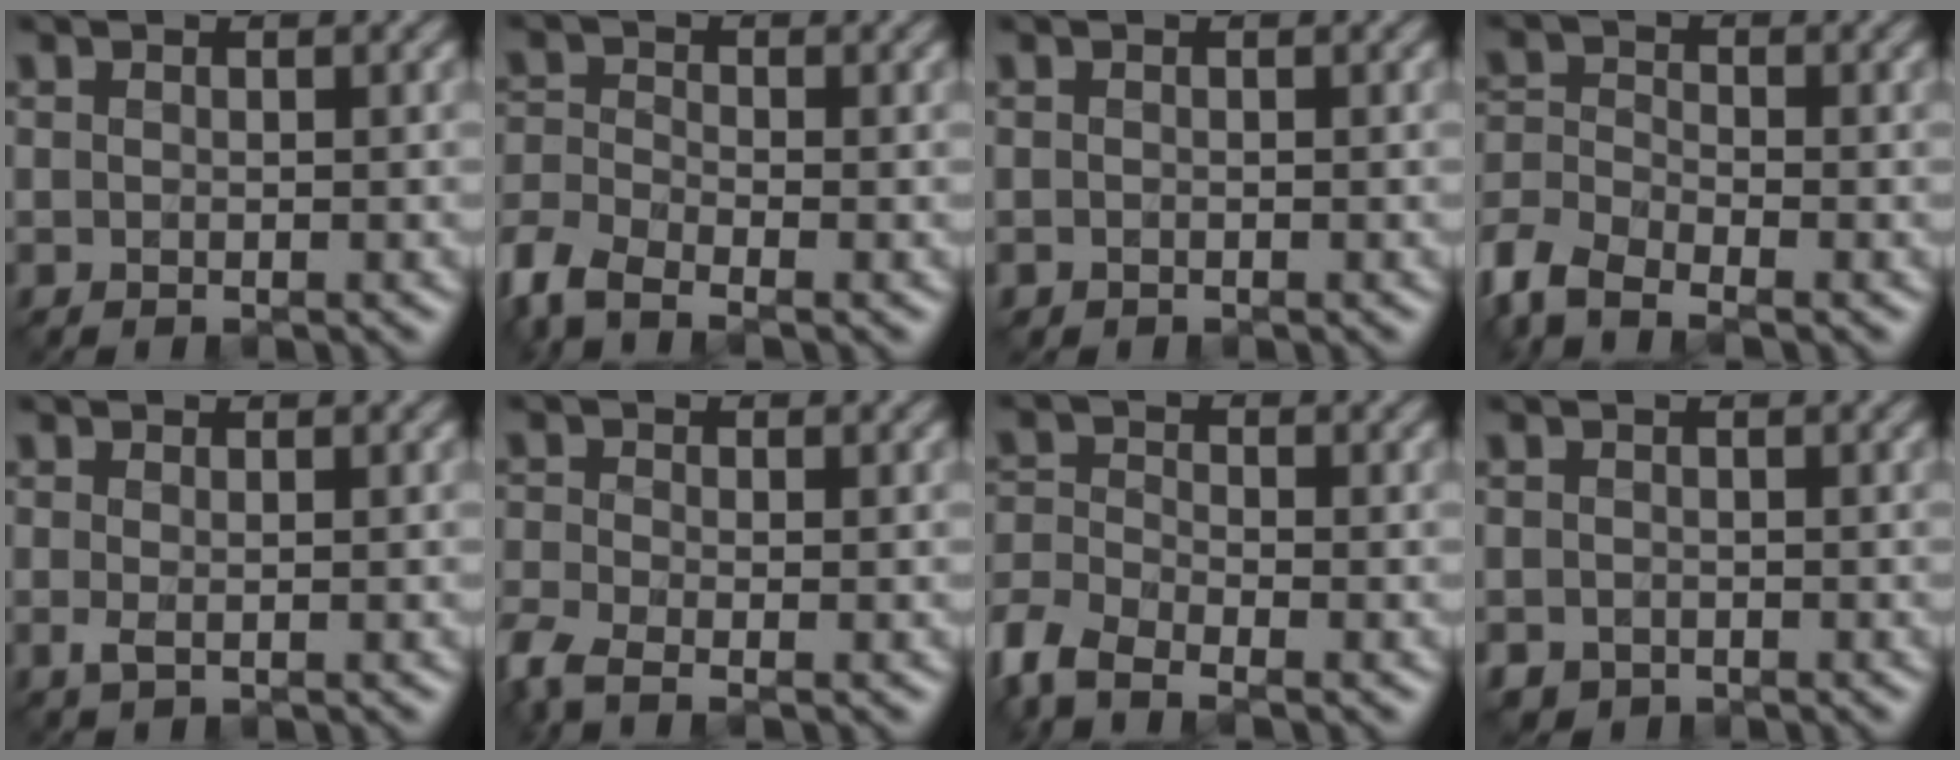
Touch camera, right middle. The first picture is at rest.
{"total": 4.8, "force": [-3.5, 1.8, 2.9], "torque": [-0.065, -0.007, -0.087]}
{"total": 0.0}
{"total": 5.3, "force": [-4.0, 2.0, 2.9], "torque": [-0.062, -0.004, -0.094]}
{"total": 1.0, "force": [-0.1, 0.3, 1.0], "torque": [-0.022, -0.003, -0.002]}
{"total": 3.8, "force": [-2.5, 1.3, 2.5], "torque": [-0.063, -0.013, -0.067]}
{"total": 5.3, "force": [-3.8, 2.1, 3.0], "torque": [-0.067, -0.005, -0.090]}
{"total": 1.2, "force": [-0.8, 0.9, 0.2], "torque": [-0.001, -0.008, -0.018]}